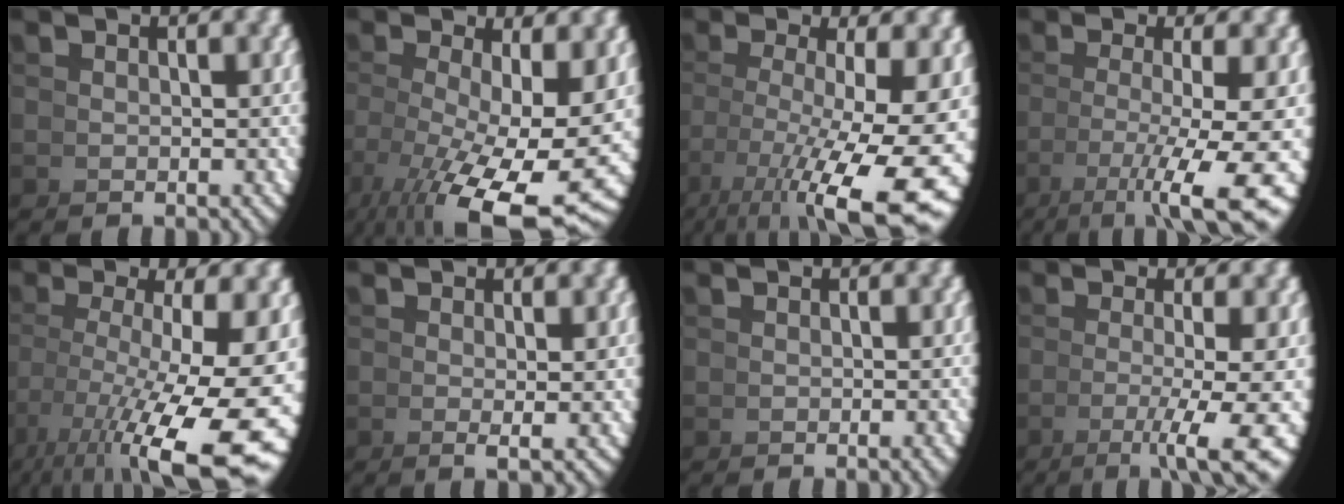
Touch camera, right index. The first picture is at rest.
{"total": 11.0, "force": [-2.8, 5.3, 9.2], "torque": [-0.163, -0.060, -0.007]}
{"total": 11.1, "force": [-1.7, 5.4, 9.6], "torque": [-0.134, -0.042, 0.004]}
{"total": 8.5, "force": [-2.2, 2.8, 7.8], "torque": [-0.116, -0.023, -0.012]}
{"total": 12.2, "force": [-2.3, 6.1, 10.3], "torque": [-0.149, -0.048, -0.002]}
{"total": 1.1, "force": [0.2, -0.2, 1.0], "torque": [-0.027, -0.007, 0.005]}
{"total": 1.0, "force": [-0.4, 0.3, 0.9], "torque": [-0.008, 0.008, -0.010]}
{"total": 7.2, "force": [-2.7, 1.5, 6.5], "torque": [-0.087, -0.014, -0.032]}